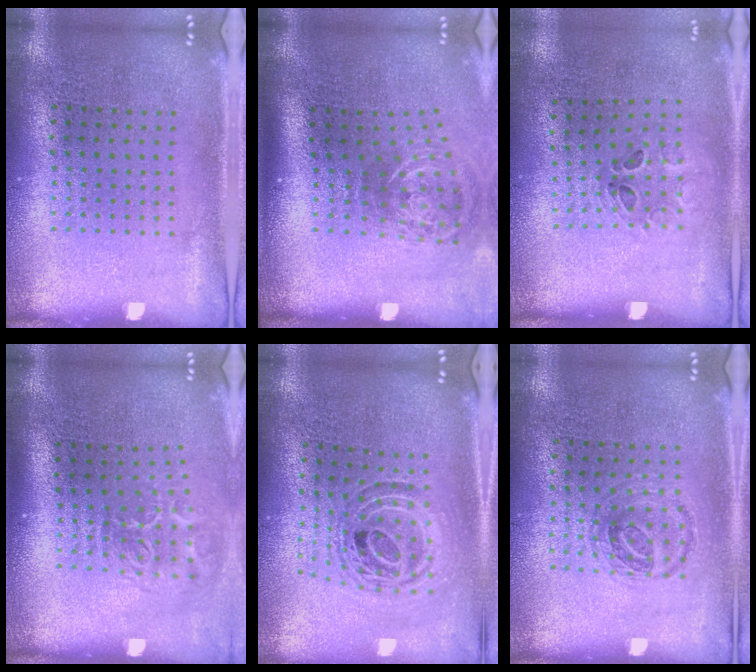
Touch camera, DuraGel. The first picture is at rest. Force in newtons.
{"total": 2.2, "press": 1.4, "slide": 1.7}
{"total": 1.2, "press": 0.7, "slide": 1.0}
{"total": 2.0, "press": 1.3, "slide": 1.5}
{"total": 1.1, "press": 1.0, "slide": 0.4}
{"total": 0.9, "press": 0.9, "slide": 0.1}